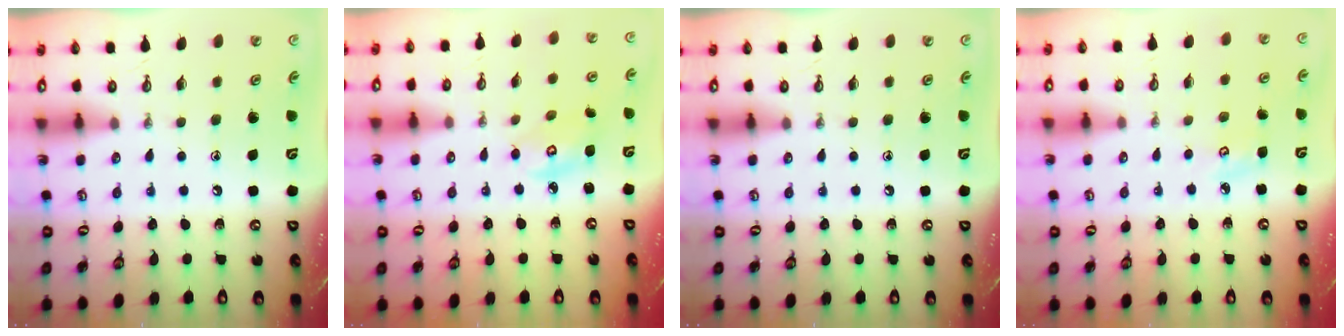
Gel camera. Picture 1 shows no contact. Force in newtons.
{"total": 4.5, "press": 4.4, "slide": 0.2}
{"total": 0.0}
{"total": 3.5, "press": 3.5, "slide": 0.4}